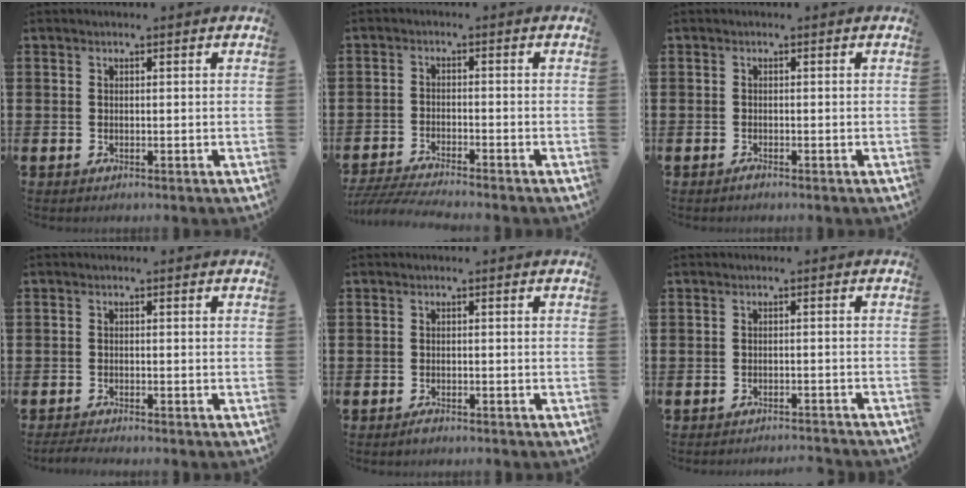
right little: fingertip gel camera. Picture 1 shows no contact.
{"total": 3.3, "force": [-3.1, -0.2, 1.1], "torque": [-0.024, -0.006, -0.061]}
{"total": 0.5, "force": [-0.4, 0.1, 0.3], "torque": [-0.006, -0.003, -0.007]}
{"total": 1.1, "force": [-1.0, 0.0, 0.4], "torque": [-0.008, -0.001, -0.020]}
{"total": 0.9, "force": [-0.7, 0.3, 0.4], "torque": [-0.009, -0.001, -0.014]}
{"total": 1.5, "force": [-1.4, -0.2, 0.0], "torque": [-0.001, 0.005, -0.030]}